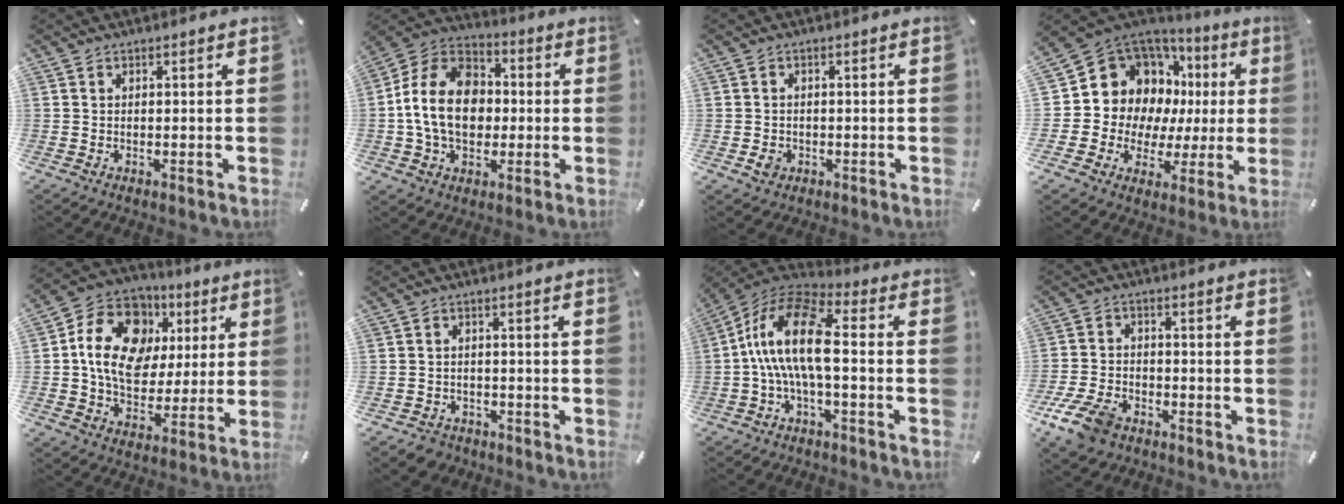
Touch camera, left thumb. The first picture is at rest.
{"total": 15.8, "force": [-1.2, 12.3, 9.8], "torque": [-0.228, 0.023, -0.023]}
{"total": 2.6, "force": [-0.8, 2.3, 1.0], "torque": [-0.008, 0.001, -0.016]}
{"total": 13.8, "force": [5.8, 11.3, 5.3], "torque": [-0.098, -0.068, 0.125]}
{"total": 17.7, "force": [4.0, 13.8, 10.2], "torque": [-0.186, 0.001, 0.073]}
{"total": 3.5, "force": [-2.5, 2.3, 0.7], "torque": [-0.015, 0.013, -0.052]}
{"total": 15.0, "force": [-1.3, 6.1, 13.6], "torque": [-0.287, 0.000, -0.028]}
{"total": 9.3, "force": [-5.9, 5.5, 4.7], "torque": [-0.099, 0.028, -0.110]}